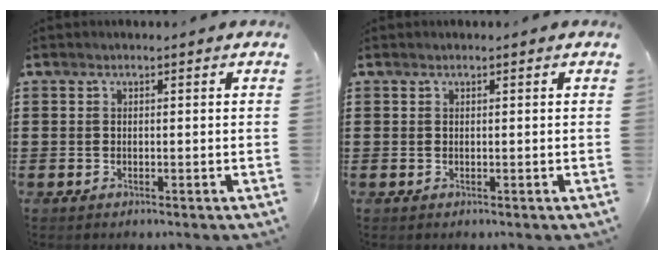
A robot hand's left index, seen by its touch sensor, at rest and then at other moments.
{"total": 0.0}